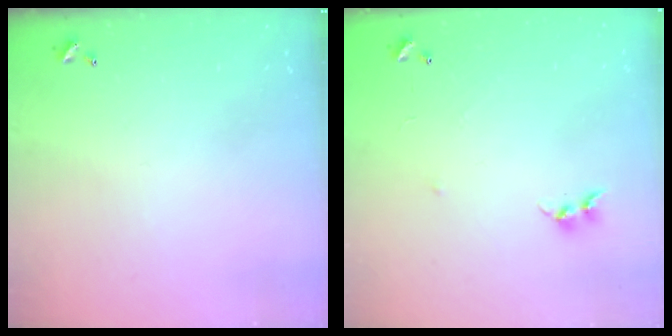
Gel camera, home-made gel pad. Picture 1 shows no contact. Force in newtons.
{"total": 6.4, "press": 6.3, "slide": 0.6}